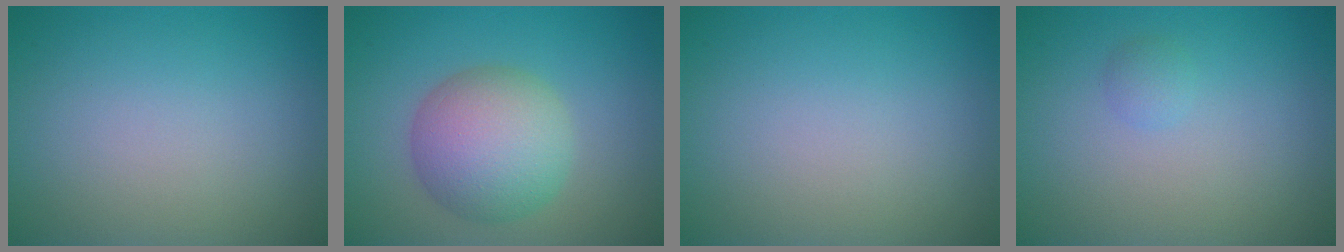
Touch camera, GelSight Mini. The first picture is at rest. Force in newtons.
{"total": 6.6, "press": 6.6, "slide": 0.3}
{"total": 0.0}
{"total": 0.9, "press": 0.8, "slide": 0.0}